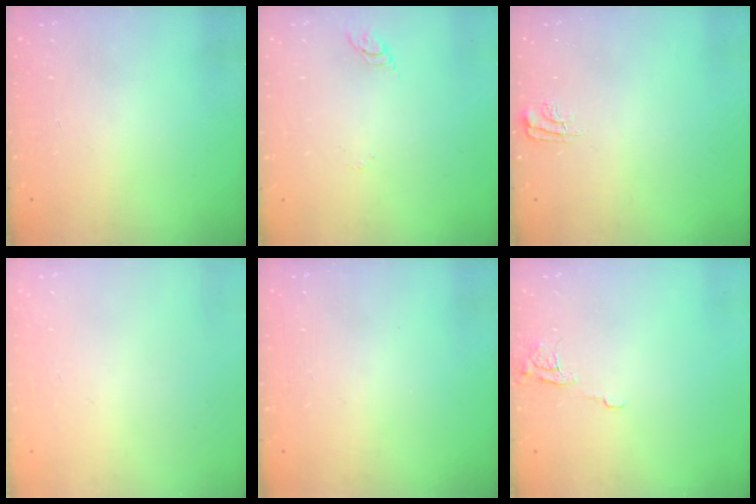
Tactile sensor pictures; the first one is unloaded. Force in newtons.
{"total": 2.9, "press": 2.9, "slide": 0.4}
{"total": 4.0, "press": 4.0, "slide": 0.4}
{"total": 0.0}
{"total": 0.0}
{"total": 6.3, "press": 6.3, "slide": 0.5}